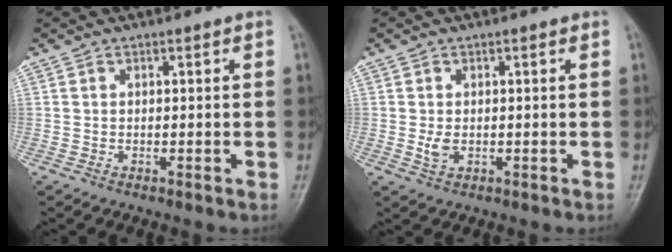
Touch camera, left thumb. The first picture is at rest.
{"total": 2.2, "force": [-0.1, 1.5, 1.6], "torque": [-0.029, -0.006, 0.001]}